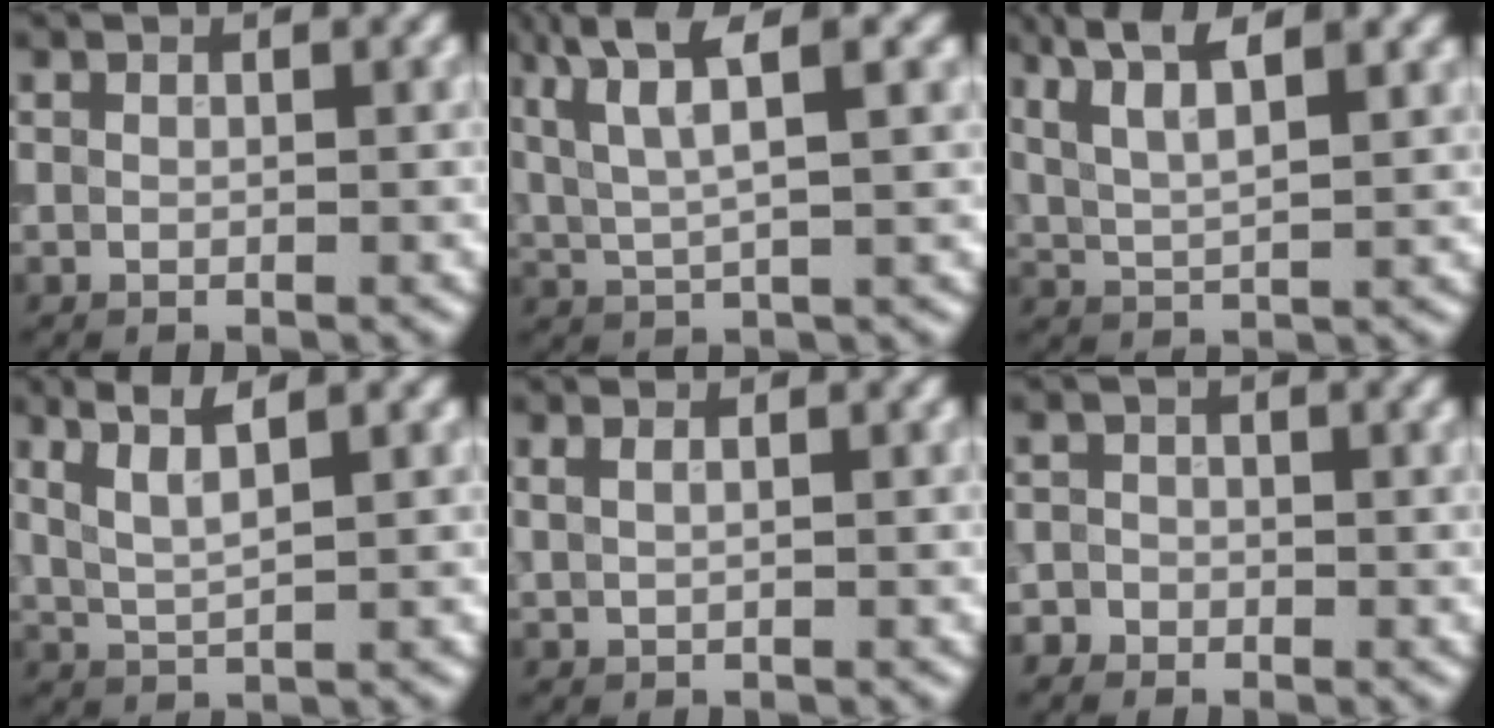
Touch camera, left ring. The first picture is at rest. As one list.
[{"total": 5.8, "force": [3.2, 1.1, 4.8], "torque": [-0.087, 0.017, 0.064]}, {"total": 5.7, "force": [3.8, 1.5, 4.0], "torque": [-0.069, 0.029, 0.056]}, {"total": 3.2, "force": [2.1, 0.4, 2.3], "torque": [-0.045, 0.013, 0.047]}, {"total": 1.8, "force": [1.0, 0.9, 1.2], "torque": [-0.007, 0.012, -0.004]}, {"total": 1.2, "force": [-0.9, 0.6, -0.4], "torque": [0.011, 0.013, -0.015]}]